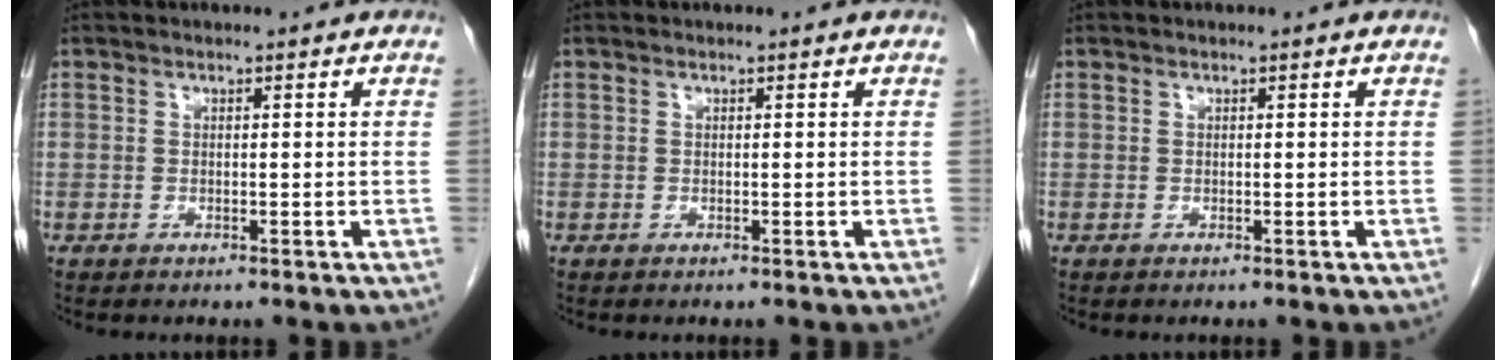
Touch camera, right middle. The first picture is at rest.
{"total": 0.0}
{"total": 0.0}